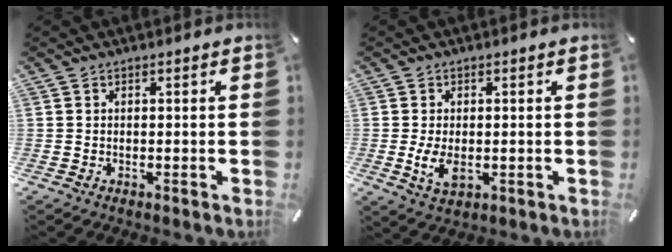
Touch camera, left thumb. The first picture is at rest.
{"total": 5.6, "force": [-0.5, 3.4, 4.4], "torque": [-0.096, -0.007, -0.012]}